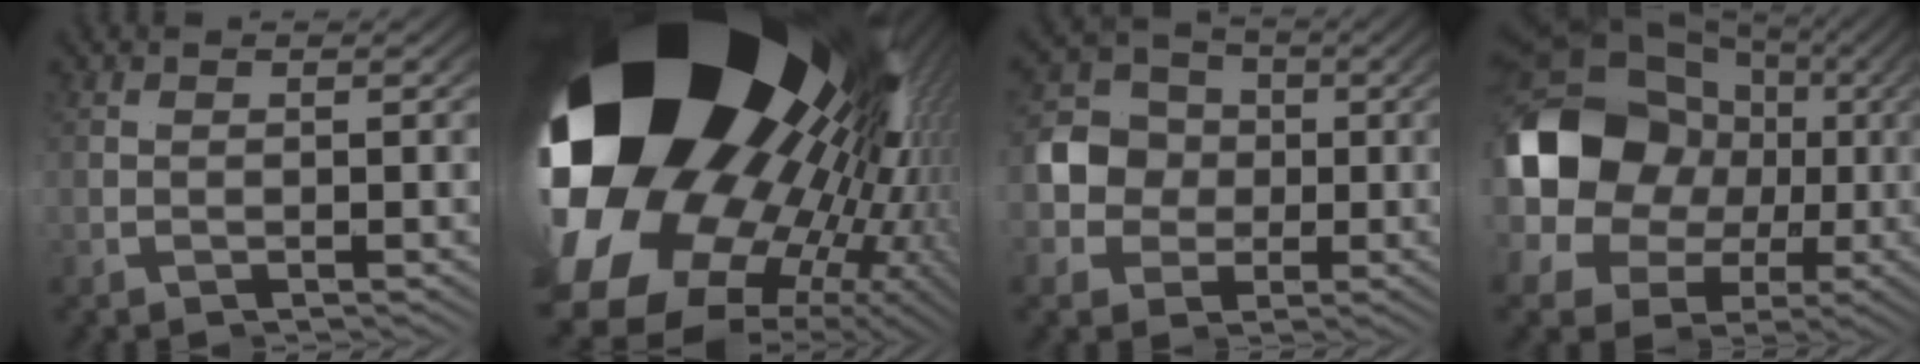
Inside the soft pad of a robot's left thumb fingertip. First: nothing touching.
{"total": 39.4, "force": [1.3, 22.5, 32.3], "torque": [-0.499, -0.017, 0.017]}
{"total": 9.3, "force": [0.8, 7.4, 5.5], "torque": [-0.110, -0.008, 0.007]}
{"total": 13.3, "force": [0.2, 9.1, 9.7], "torque": [-0.173, -0.009, 0.007]}